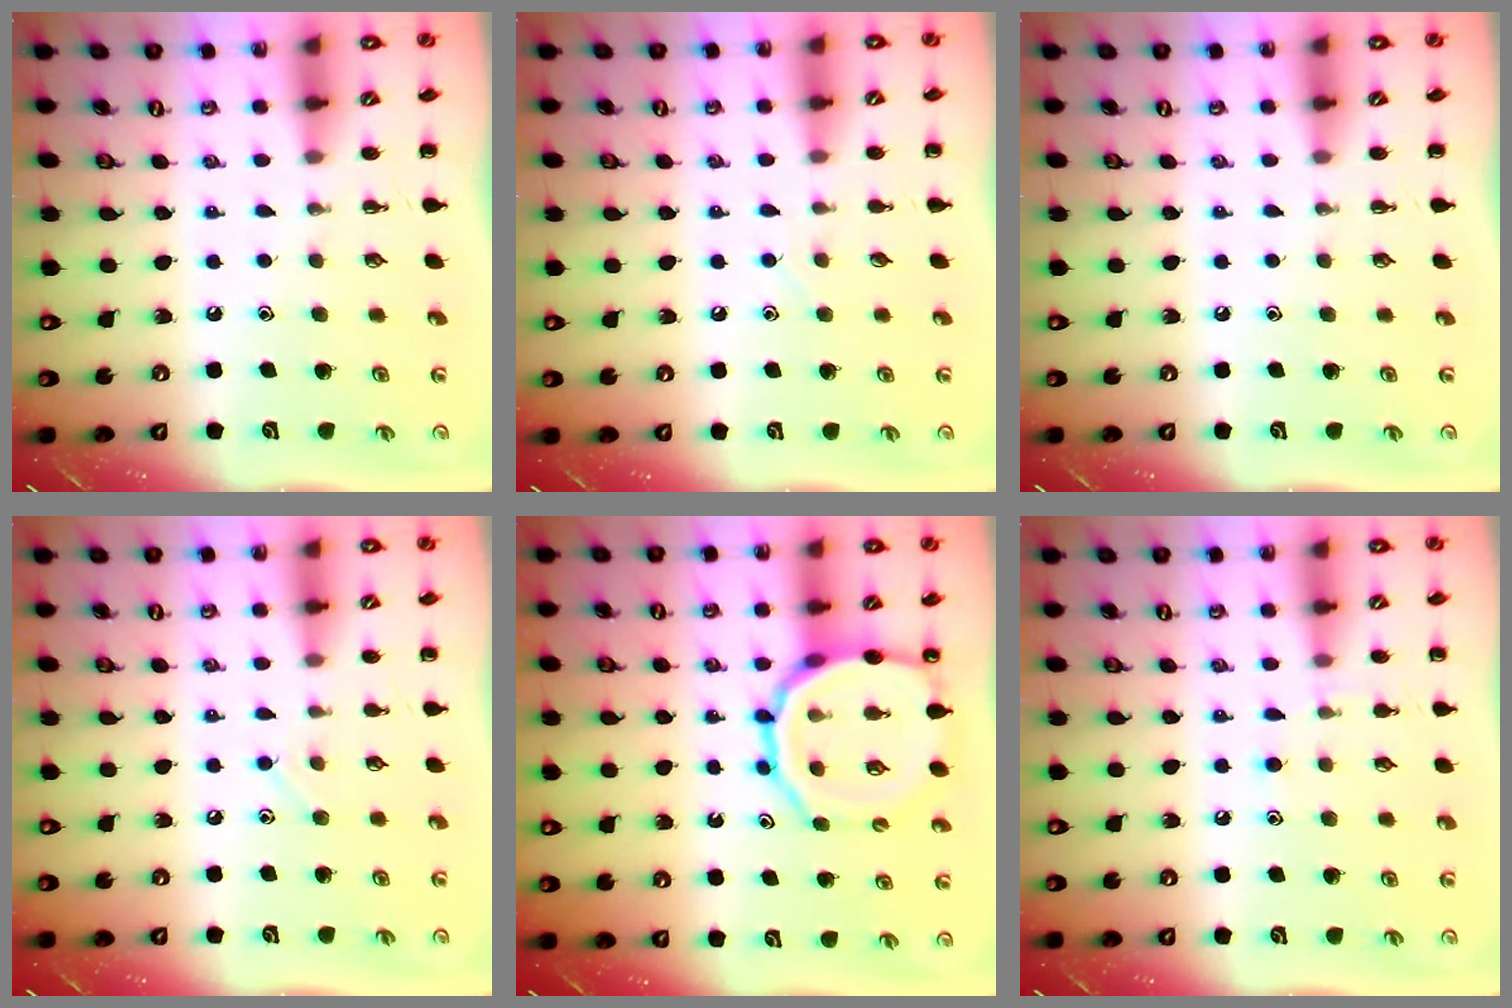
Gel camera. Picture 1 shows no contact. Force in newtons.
{"total": 2.3, "press": 2.3, "slide": 0.6}
{"total": 0.0}
{"total": 6.1, "press": 5.8, "slide": 1.9}
{"total": 15.4, "press": 15.2, "slide": 2.4}
{"total": 7.0, "press": 6.6, "slide": 2.4}